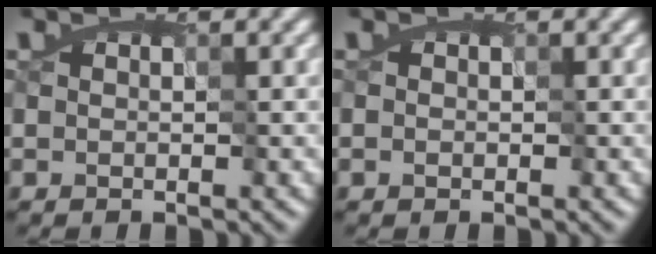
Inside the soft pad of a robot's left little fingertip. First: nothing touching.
{"total": 0.7, "force": [0.1, 0.6, 0.4], "torque": [-0.006, 0.008, -0.001]}